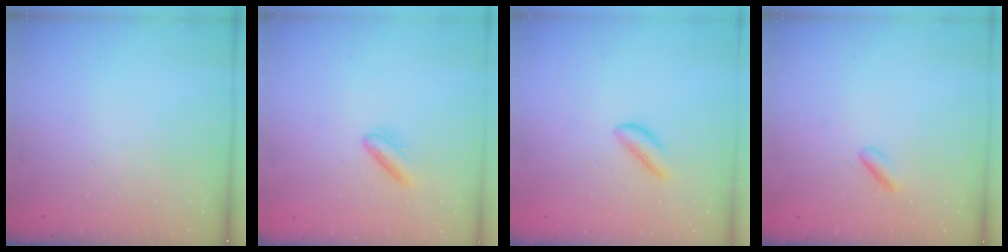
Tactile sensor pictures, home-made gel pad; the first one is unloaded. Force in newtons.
{"total": 4.6, "press": 4.2, "slide": 1.7}
{"total": 2.7, "press": 2.6, "slide": 0.8}
{"total": 3.0, "press": 2.8, "slide": 0.9}